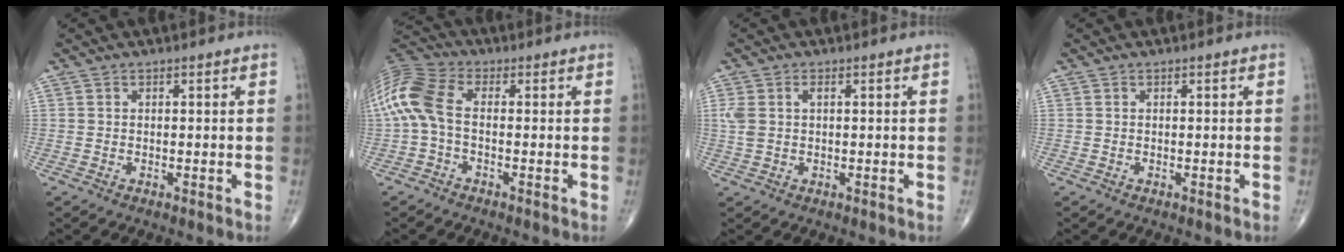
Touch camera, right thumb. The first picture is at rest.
{"total": 11.5, "force": [-0.3, 6.4, 9.6], "torque": [-0.224, 0.027, -0.017]}
{"total": 3.5, "force": [0.7, 2.0, 2.8], "torque": [-0.082, 0.013, 0.018]}
{"total": 0.0}